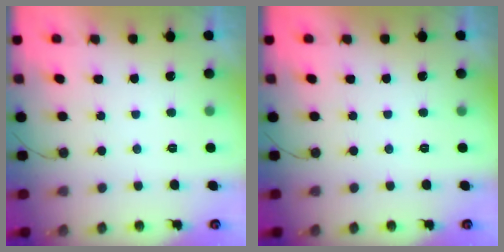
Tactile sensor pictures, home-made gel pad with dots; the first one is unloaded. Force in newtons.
{"total": 0.0}